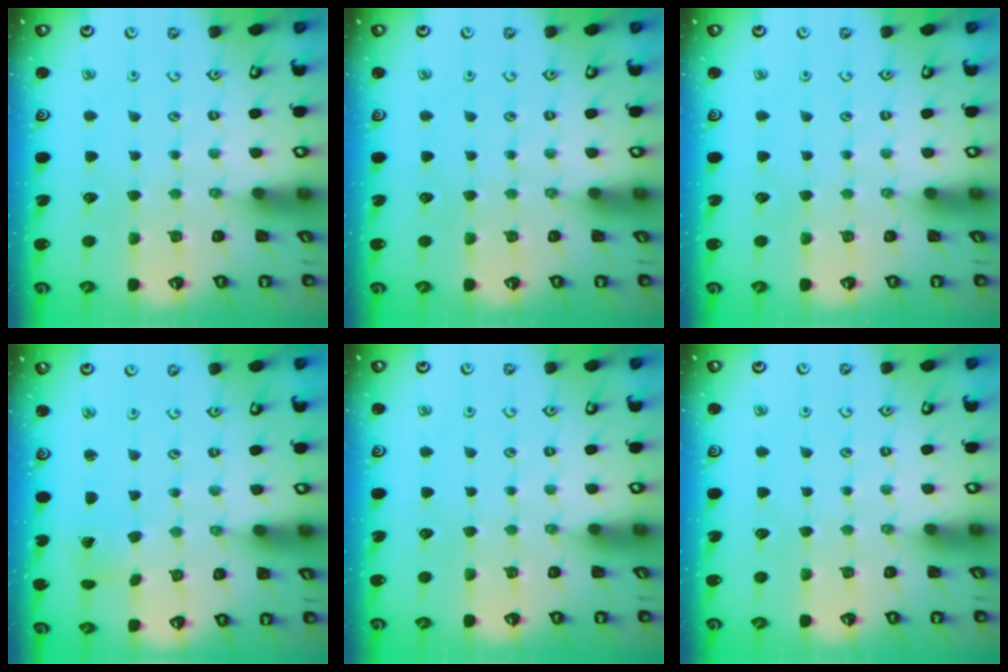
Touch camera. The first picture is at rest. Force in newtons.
{"total": 0.0}
{"total": 0.0}
{"total": 0.7, "press": 0.7, "slide": 0.1}
{"total": 0.0}
{"total": 0.0}